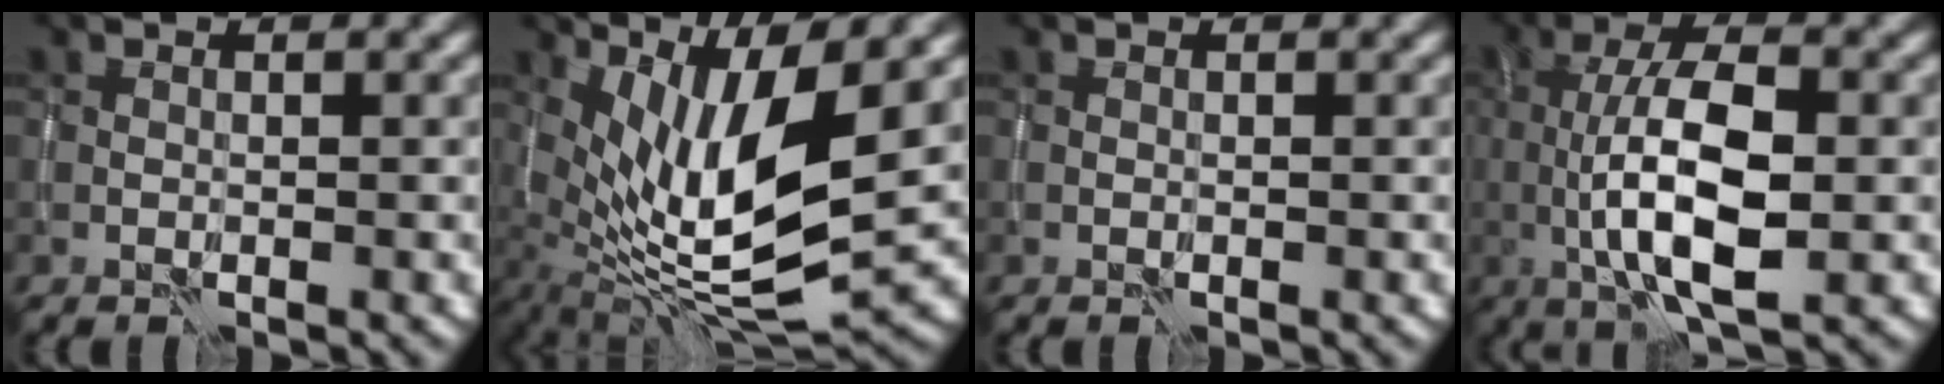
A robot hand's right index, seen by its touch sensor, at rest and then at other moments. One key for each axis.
{"total": 10.7, "fx": 1.5, "fy": 3.0, "fz": 10.2, "tx": -0.195, "ty": -0.014, "tz": 0.034}
{"total": 0.0}
{"total": 8.4, "fx": -0.7, "fy": 3.1, "fz": 7.8, "tx": -0.149, "ty": 0.006, "tz": -0.015}